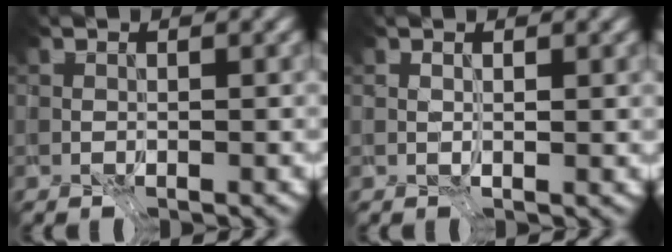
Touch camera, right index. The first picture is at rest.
{"total": 1.3, "force": [0.9, 0.6, 0.8], "torque": [-0.020, 0.003, 0.015]}